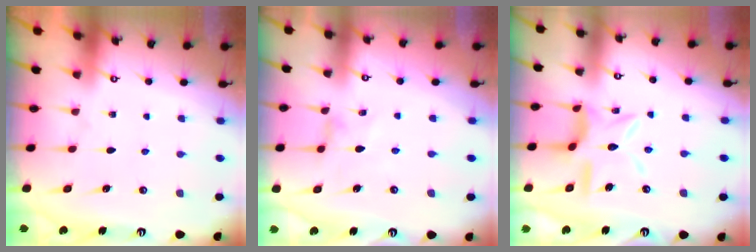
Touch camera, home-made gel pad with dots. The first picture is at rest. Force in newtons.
{"total": 0.6, "press": 0.6, "slide": 0.2}
{"total": 11.2, "press": 11.2, "slide": 1.0}